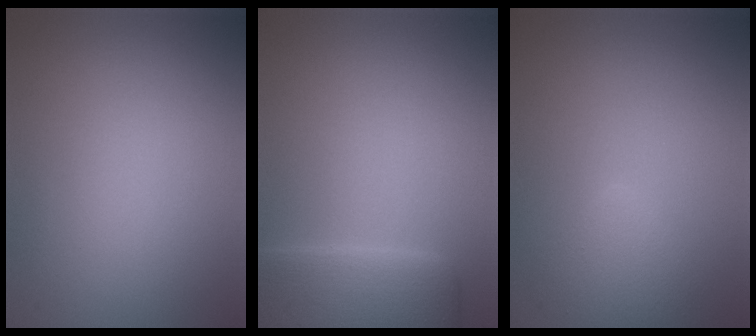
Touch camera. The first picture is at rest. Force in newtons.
{"total": 5.1, "press": 4.7, "slide": 1.9}
{"total": 2.6, "press": 2.6, "slide": 0.1}